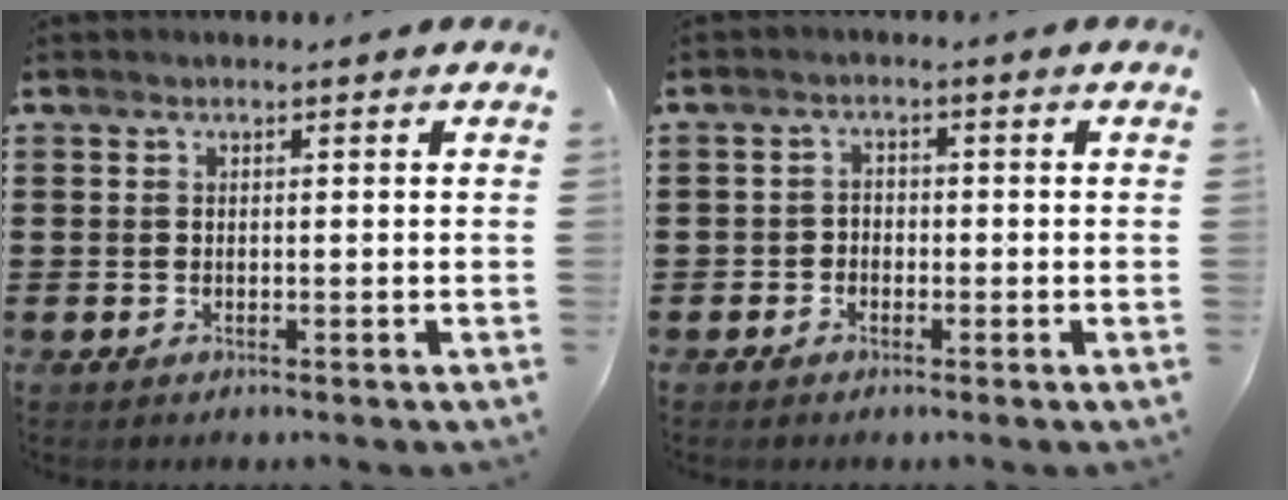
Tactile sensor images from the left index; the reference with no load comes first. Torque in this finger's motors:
{"motor_torque": [-0.08, 0.20, -0.08, -0.01]}